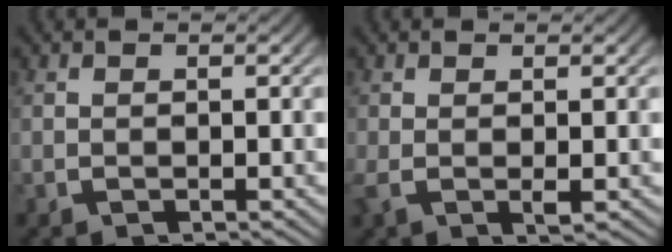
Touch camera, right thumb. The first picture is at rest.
{"total": 1.4, "force": [0.1, 0.6, 1.2], "torque": [-0.027, -0.006, 0.004]}